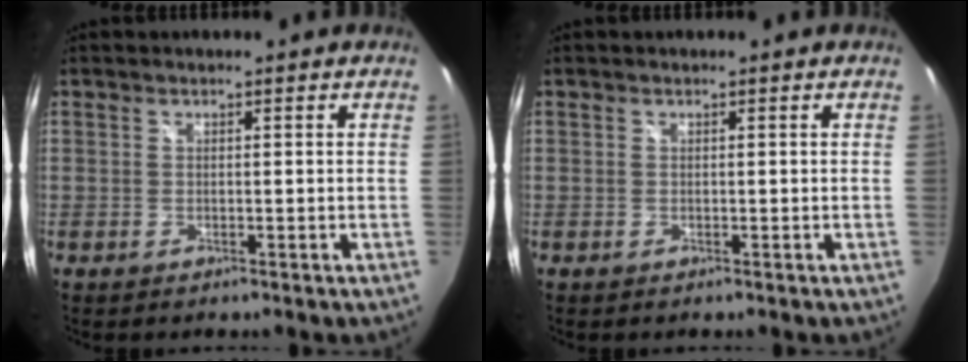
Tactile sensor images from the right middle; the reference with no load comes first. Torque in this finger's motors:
{"motor_torque": [-0.07, -0.06, 0.00, 0.00]}